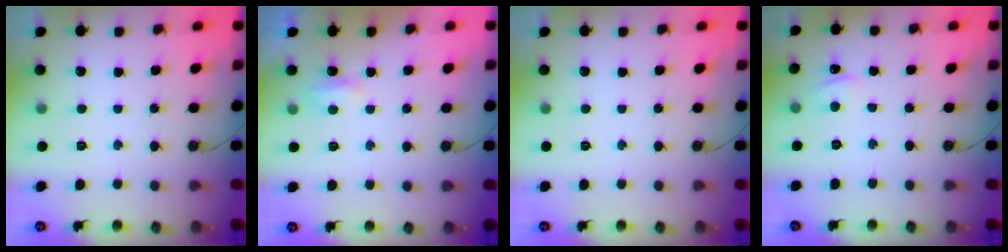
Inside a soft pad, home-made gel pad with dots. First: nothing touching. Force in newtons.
{"total": 2.9, "press": 2.9, "slide": 0.6}
{"total": 0.0}
{"total": 2.4, "press": 2.4, "slide": 0.4}